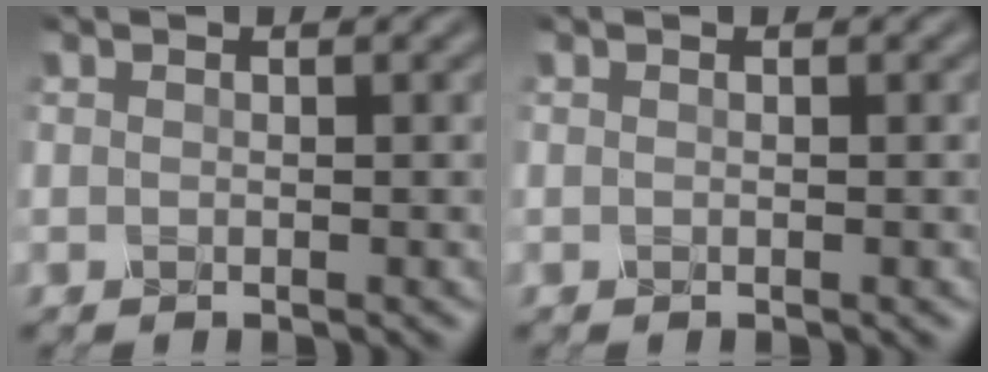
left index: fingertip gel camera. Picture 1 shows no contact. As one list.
[{"total": 0.0}]